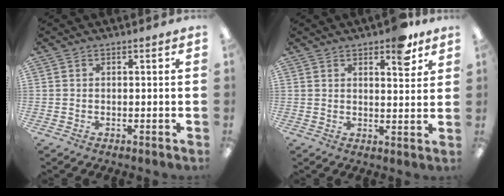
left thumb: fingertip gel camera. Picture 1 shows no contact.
{"total": 7.5, "force": [5.1, 2.9, 4.7], "torque": [-0.047, -0.026, 0.082]}